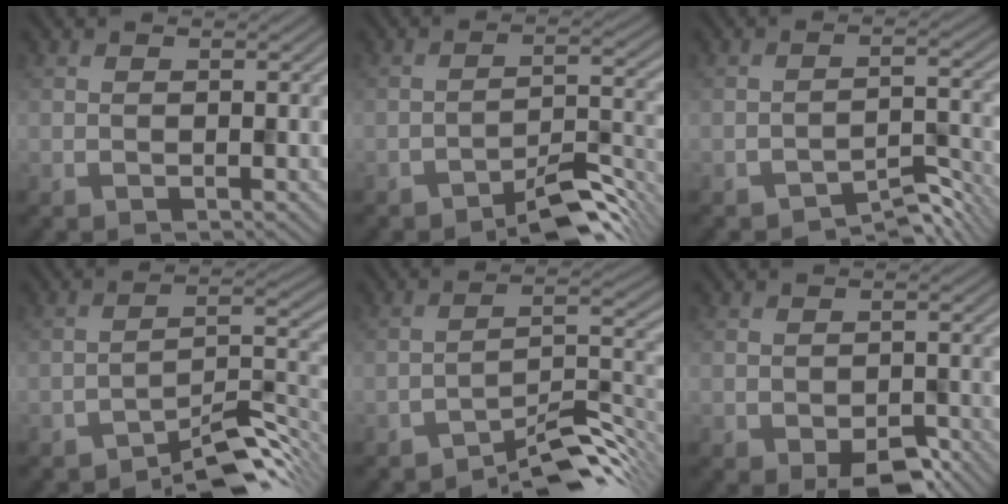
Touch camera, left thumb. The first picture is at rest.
{"total": 6.2, "force": [-4.7, 1.5, 3.8], "torque": [-0.052, 0.011, -0.075]}
{"total": 4.4, "force": [-3.8, 1.1, 2.1], "torque": [-0.027, 0.005, -0.057]}
{"total": 7.1, "force": [-5.6, 1.5, 4.0], "torque": [-0.057, 0.009, -0.099]}
{"total": 7.7, "force": [-6.2, 1.6, 4.3], "torque": [-0.060, 0.010, -0.111]}
{"total": 4.1, "force": [-2.6, 1.8, 2.6], "torque": [-0.037, -0.006, -0.036]}